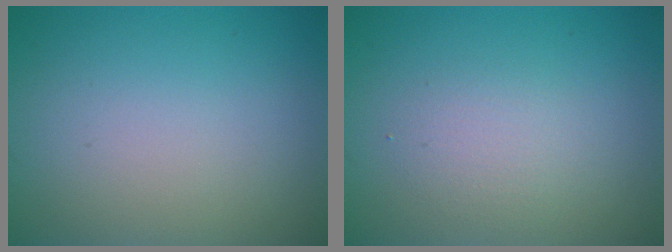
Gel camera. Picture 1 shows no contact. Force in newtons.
{"total": 1.7, "press": 1.7, "slide": 0.0}